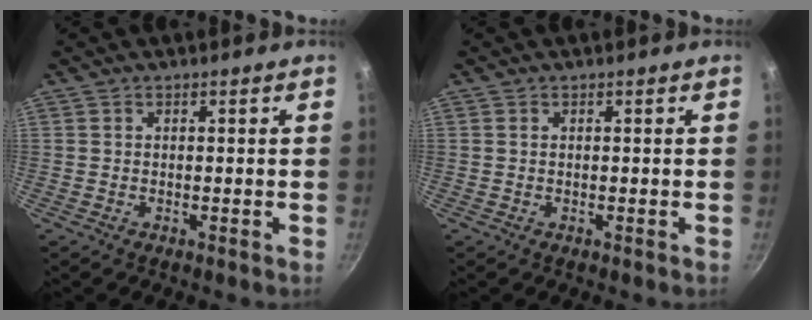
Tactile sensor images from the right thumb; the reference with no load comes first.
{"total": 0.0}